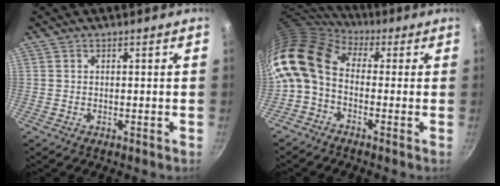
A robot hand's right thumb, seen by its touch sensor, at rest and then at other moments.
{"total": 12.6, "force": [-0.3, 8.7, 9.2], "torque": [-0.177, 0.023, -0.029]}